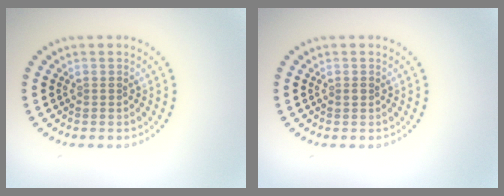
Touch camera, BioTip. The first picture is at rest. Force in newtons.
{"total": 0.6, "press": 0.6, "slide": 0.1}